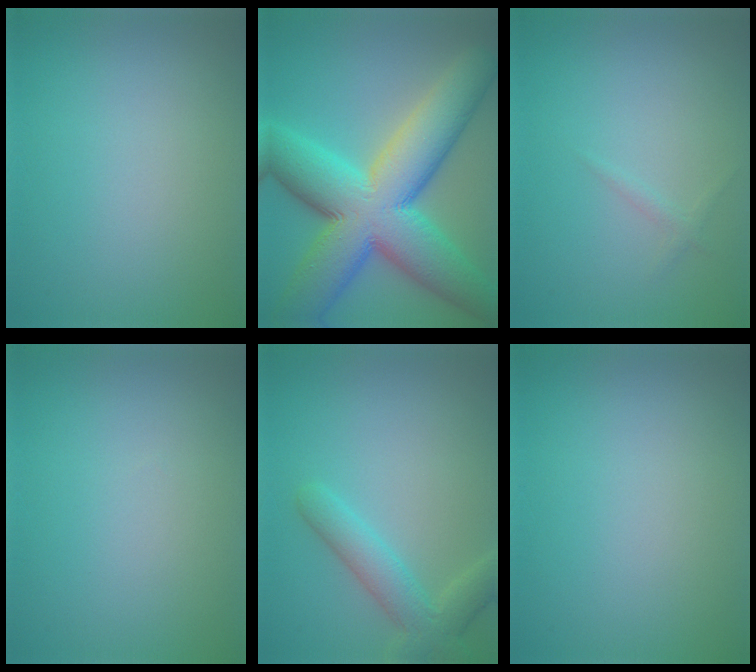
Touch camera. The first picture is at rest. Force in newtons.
{"total": 14.6, "press": 14.6, "slide": 0.2}
{"total": 0.6, "press": 0.6, "slide": 0.1}
{"total": 0.0}
{"total": 3.9, "press": 3.9, "slide": 0.3}
{"total": 0.0}